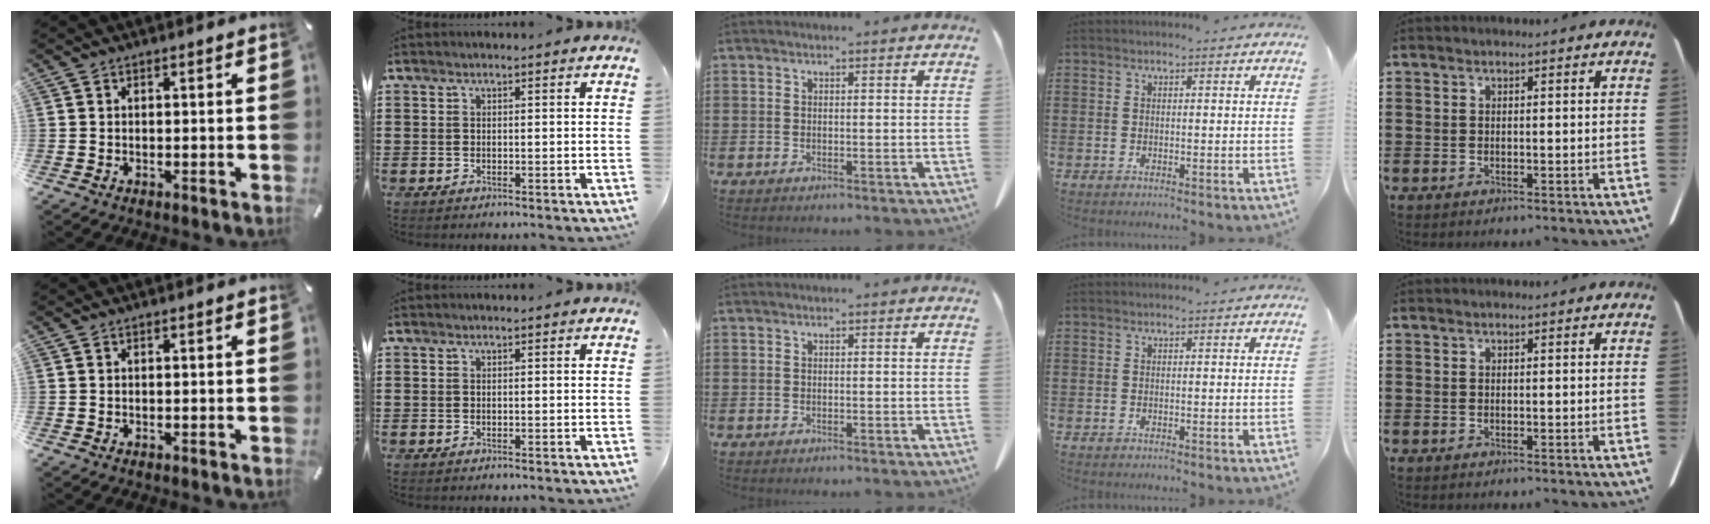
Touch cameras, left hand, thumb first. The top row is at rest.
{}